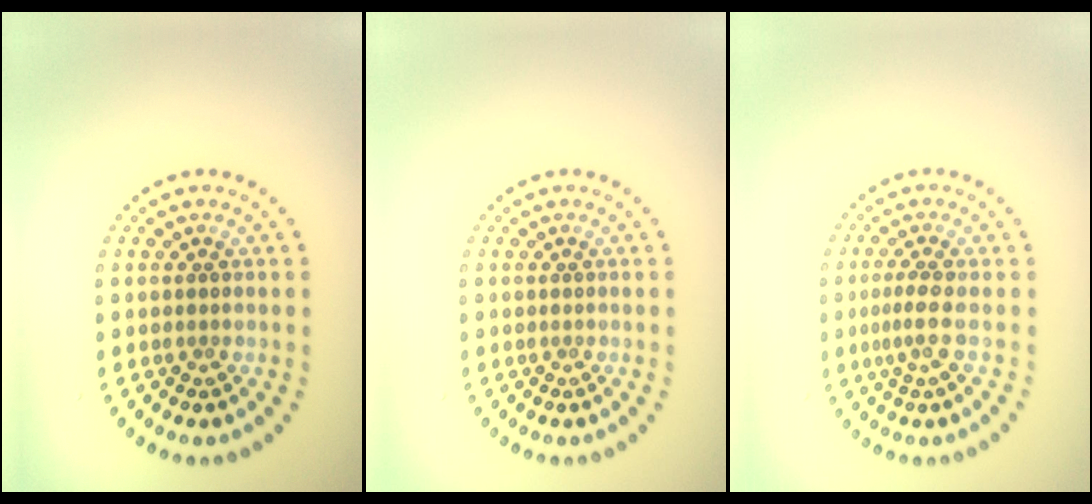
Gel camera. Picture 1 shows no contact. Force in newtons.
{"total": 0.0}
{"total": 2.0, "press": 1.4, "slide": 1.4}